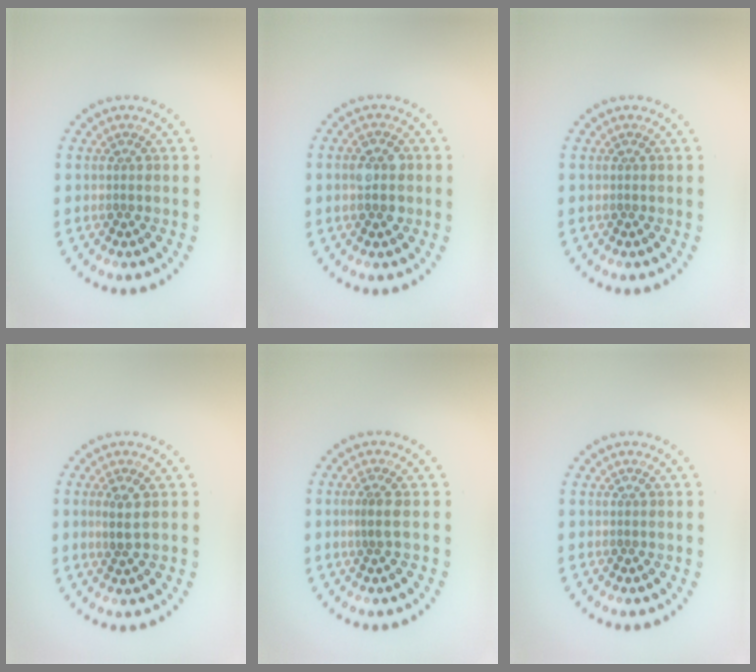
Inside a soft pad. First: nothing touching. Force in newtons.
{"total": 2.8, "press": 2.8, "slide": 0.1}
{"total": 0.0}
{"total": 1.9, "press": 1.7, "slide": 0.9}
{"total": 1.3, "press": 0.8, "slide": 1.1}
{"total": 0.0}